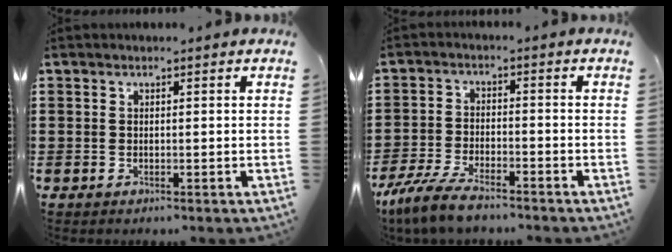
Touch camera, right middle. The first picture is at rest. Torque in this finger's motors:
{"motor_torque": [2.14, 0.00, 0.65, 0.21]}